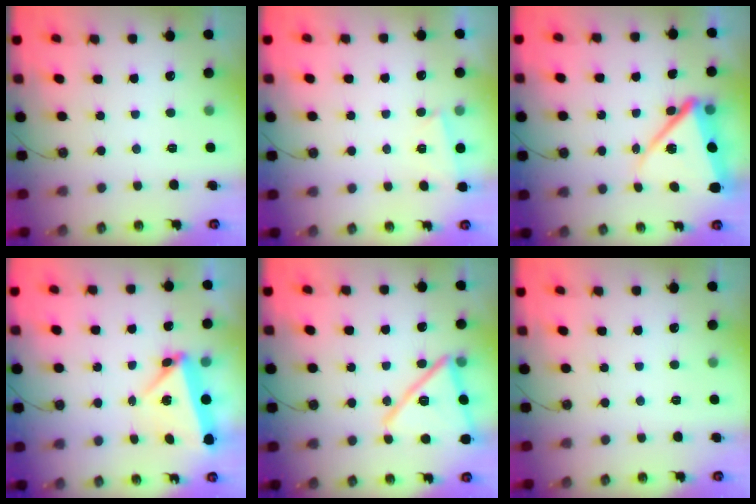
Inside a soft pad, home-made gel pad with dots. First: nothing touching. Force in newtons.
{"total": 2.1, "press": 2.1, "slide": 0.5}
{"total": 12.9, "press": 12.8, "slide": 1.8}
{"total": 5.5, "press": 5.5, "slide": 0.4}
{"total": 17.1, "press": 17.1, "slide": 1.6}
{"total": 0.0}